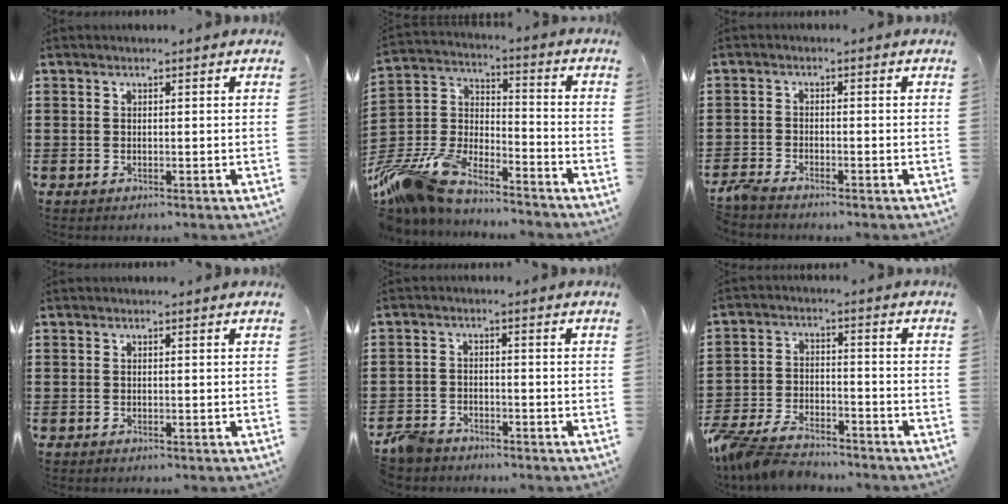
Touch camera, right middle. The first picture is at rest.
{"total": 11.7, "force": [-10.2, 3.7, 4.2], "torque": [-0.116, 0.016, -0.209]}
{"total": 2.3, "force": [-2.2, 0.1, 0.8], "torque": [-0.030, -0.002, -0.049]}
{"total": 0.0}
{"total": 3.6, "force": [-3.3, 1.2, 0.6], "torque": [-0.034, -0.002, -0.074]}
{"total": 7.1, "force": [-6.5, 1.5, 2.2], "torque": [-0.064, 0.003, -0.132]}